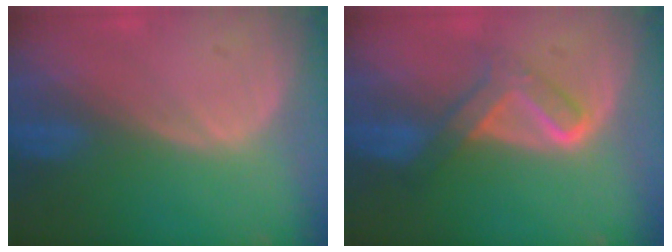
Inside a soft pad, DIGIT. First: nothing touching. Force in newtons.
{"total": 5.2, "press": 5.1, "slide": 0.3}